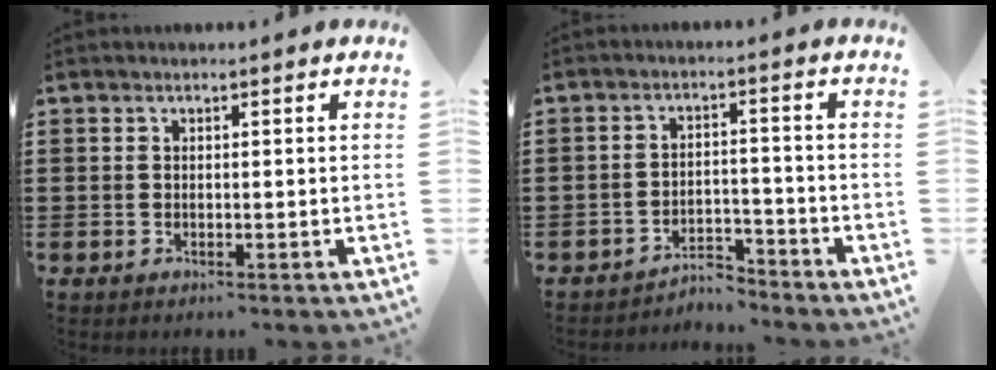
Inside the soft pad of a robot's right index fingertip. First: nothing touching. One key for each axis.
{"total": 3.7, "fx": -3.7, "fy": 0.5, "fz": 0.4, "tx": -0.013, "ty": 0.004, "tz": -0.076}